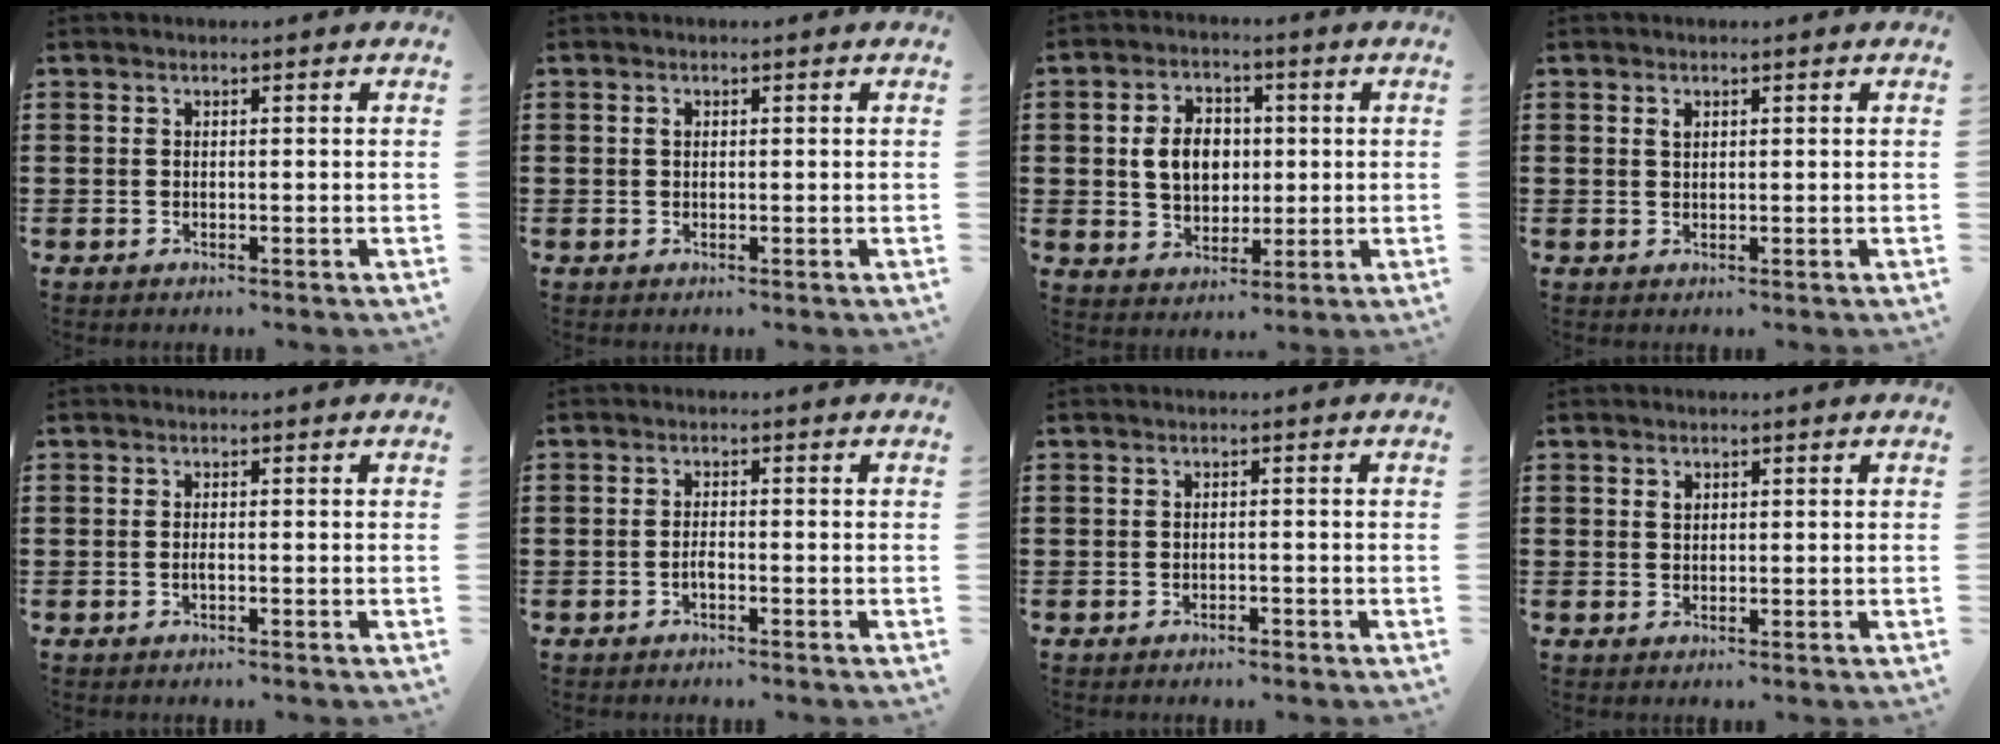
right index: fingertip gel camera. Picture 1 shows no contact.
{"total": 0.8, "force": [0.2, 0.5, 0.5], "torque": [-0.012, 0.003, 0.004]}
{"total": 6.9, "force": [0.5, 5.3, 4.4], "torque": [-0.097, 0.007, -0.001]}
{"total": 1.0, "force": [0.5, 0.6, 0.6], "torque": [-0.014, 0.003, 0.009]}
{"total": 0.7, "force": [-0.3, 0.0, 0.6], "torque": [-0.013, -0.008, -0.003]}
{"total": 1.2, "force": [-0.7, 0.3, 0.9], "torque": [-0.020, -0.004, -0.012]}
{"total": 0.8, "force": [-0.8, 0.0, 0.2], "torque": [-0.009, -0.006, -0.015]}
{"total": 1.2, "force": [0.5, 0.8, 0.6], "torque": [-0.013, 0.004, 0.010]}